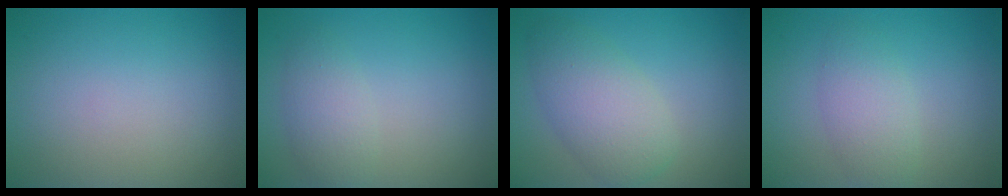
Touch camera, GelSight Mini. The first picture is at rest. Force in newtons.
{"total": 2.6, "press": 2.6, "slide": 0.1}
{"total": 4.8, "press": 4.8, "slide": 0.1}
{"total": 2.9, "press": 2.9, "slide": 0.1}